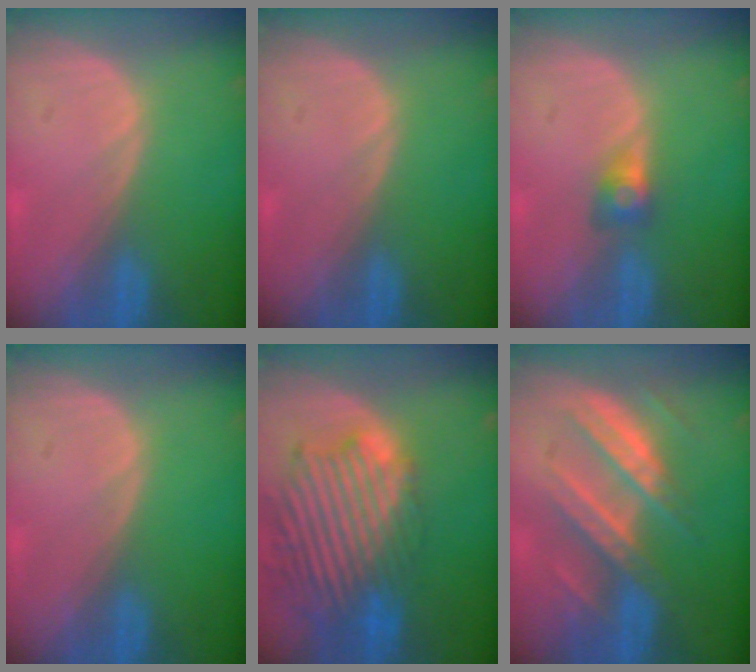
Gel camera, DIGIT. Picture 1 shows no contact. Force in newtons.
{"total": 0.0}
{"total": 2.8, "press": 2.4, "slide": 1.5}
{"total": 0.0}
{"total": 14.0, "press": 11.8, "slide": 7.4}
{"total": 7.9, "press": 7.9, "slide": 0.4}